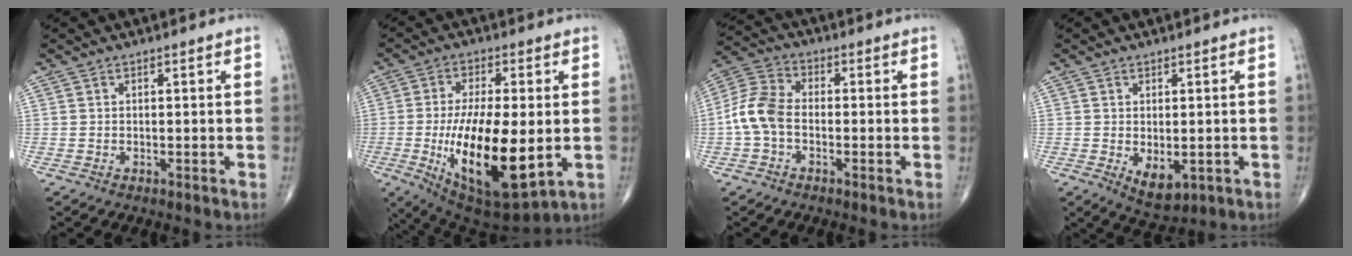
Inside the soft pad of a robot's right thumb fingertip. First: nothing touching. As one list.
[{"total": 20.3, "force": [-2.9, 7.8, 18.5], "torque": [-0.336, -0.026, -0.030]}, {"total": 8.2, "force": [-1.6, 5.4, 6.0], "torque": [-0.123, 0.025, -0.045]}, {"total": 4.6, "force": [-1.0, 2.5, 3.7], "torque": [-0.050, -0.010, -0.001]}]